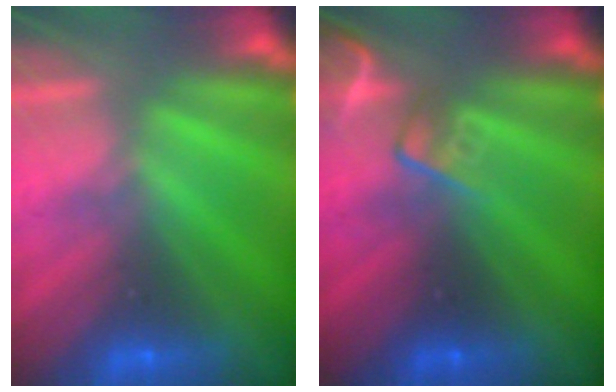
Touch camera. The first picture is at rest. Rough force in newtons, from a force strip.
{"total": 2.4}